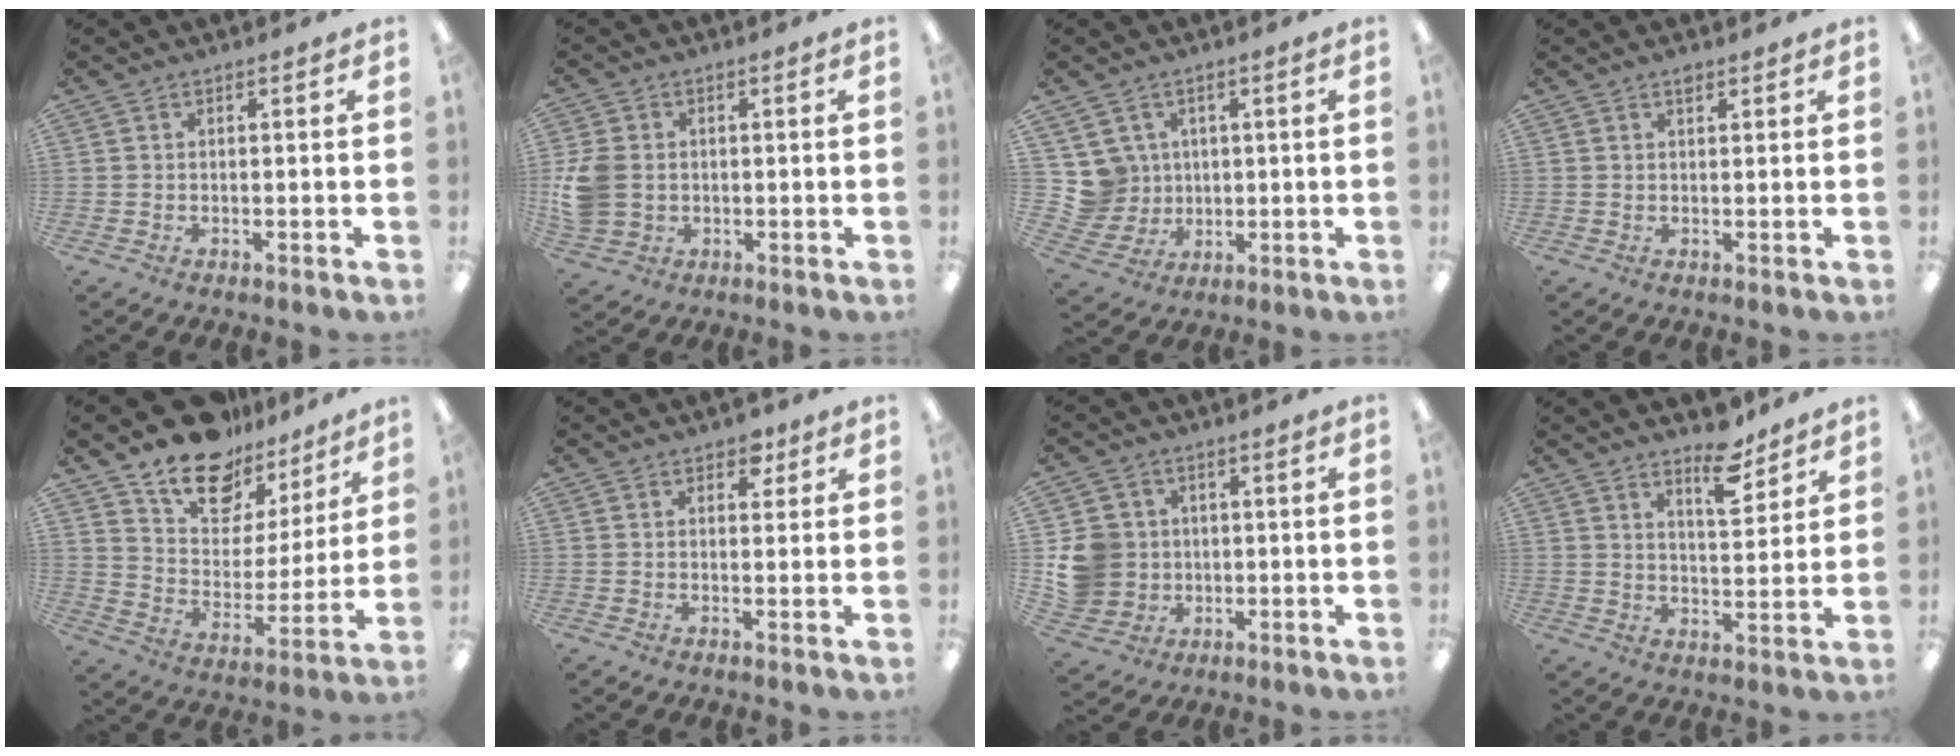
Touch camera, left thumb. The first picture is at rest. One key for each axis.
{"total": 8.6, "fx": 0.4, "fy": 7.2, "fz": 4.6, "tx": -0.112, "ty": 0.011, "tz": 0.010}
{"total": 7.7, "fx": 2.8, "fy": 7.2, "fz": 0.3, "tx": -0.025, "ty": -0.009, "tz": 0.060}
{"total": 1.3, "fx": 1.1, "fy": 0.5, "fz": 0.6, "tx": -0.008, "ty": -0.003, "tz": 0.018}
{"total": 16.3, "fx": 12.4, "fy": 9.3, "fz": 5.0, "tx": -0.092, "ty": -0.090, "tz": 0.226}
{"total": 3.2, "fx": 1.9, "fy": 2.1, "fz": 1.4, "tx": -0.006, "ty": -0.005, "tz": 0.031}
{"total": 10.6, "fx": 0.7, "fy": 10.1, "fz": 3.0, "tx": -0.081, "ty": 0.012, "tz": 0.023}
{"total": 8.7, "fx": 6.6, "fy": 3.3, "fz": 4.7, "tx": -0.045, "ty": -0.047, "tz": 0.107}